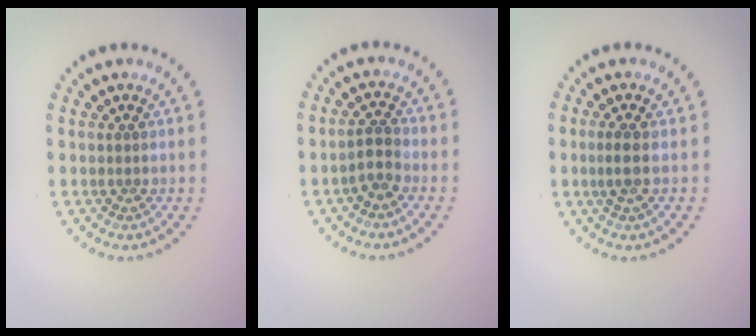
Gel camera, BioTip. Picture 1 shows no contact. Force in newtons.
{"total": 1.8, "press": 1.5, "slide": 1.0}
{"total": 1.5, "press": 1.3, "slide": 0.8}